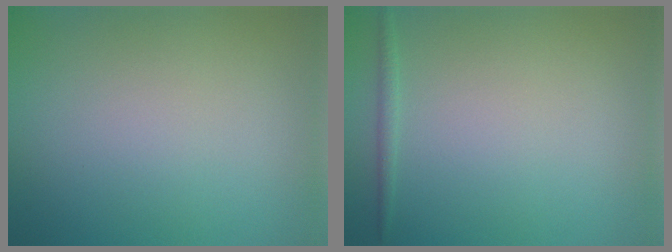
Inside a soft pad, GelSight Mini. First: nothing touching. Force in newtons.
{"total": 0.8, "press": 0.8, "slide": 0.1}